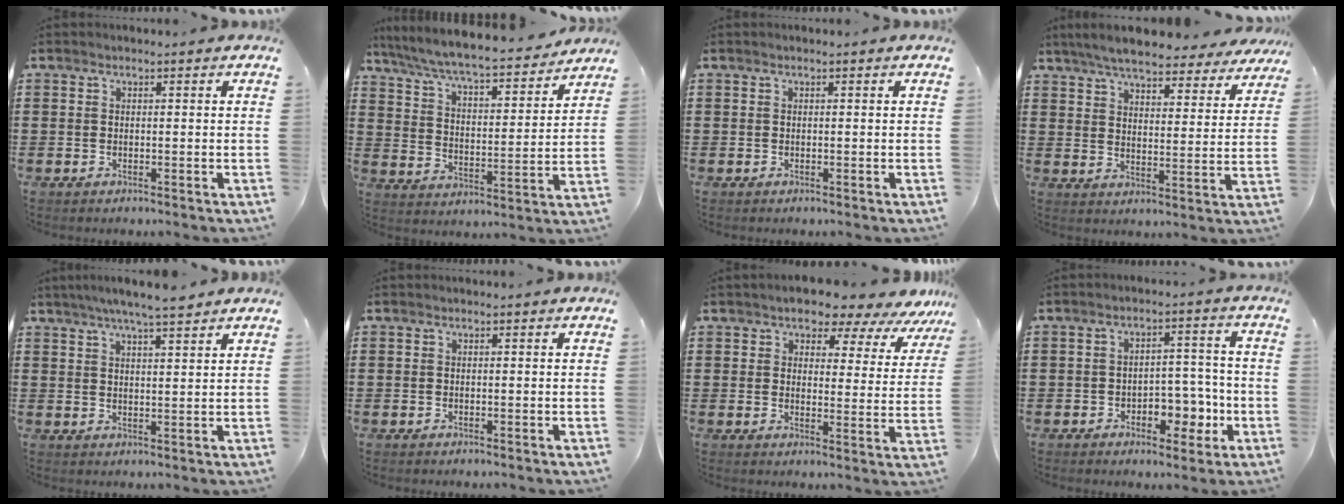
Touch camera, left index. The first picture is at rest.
{"total": 6.8, "force": [6.3, 0.2, 2.4], "torque": [-0.075, -0.047, 0.105]}
{"total": 0.0}
{"total": 6.4, "force": [6.1, 0.4, 2.0], "torque": [-0.065, -0.032, 0.107]}
{"total": 5.2, "force": [4.3, 0.2, 2.9], "torque": [-0.067, -0.004, 0.076]}
{"total": 0.0}
{"total": 5.2, "force": [4.7, 1.6, 1.5], "torque": [-0.040, -0.030, 0.076]}
{"total": 5.6, "force": [-2.5, 3.6, 3.5], "torque": [-0.054, 0.009, -0.047]}